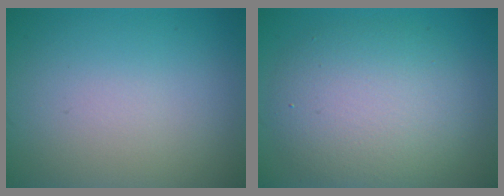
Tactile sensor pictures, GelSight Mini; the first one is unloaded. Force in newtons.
{"total": 6.8, "press": 6.8, "slide": 0.6}